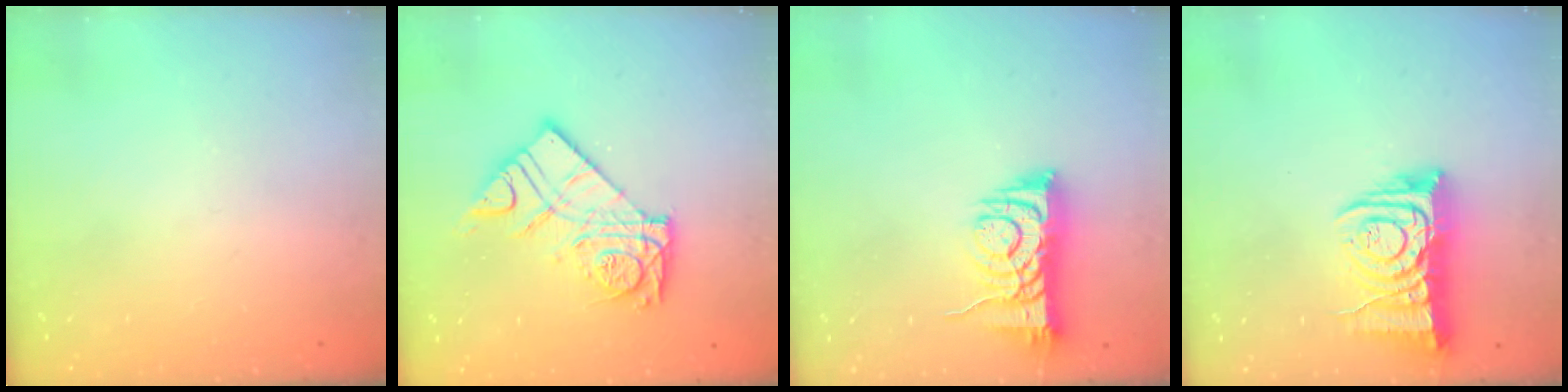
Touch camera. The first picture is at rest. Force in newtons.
{"total": 14.8, "press": 14.7, "slide": 1.6}
{"total": 7.6, "press": 7.5, "slide": 1.2}
{"total": 10.3, "press": 10.2, "slide": 1.1}